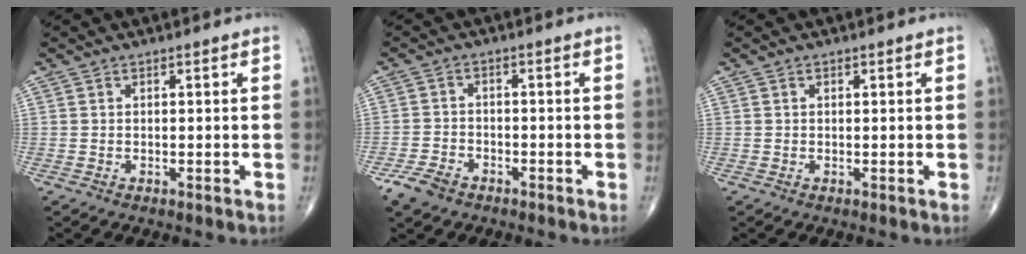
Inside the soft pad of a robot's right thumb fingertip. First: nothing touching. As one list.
[{"total": 4.8, "force": [-3.2, 2.8, 2.1], "torque": [-0.041, 0.011, -0.058]}, {"total": 0.0}]